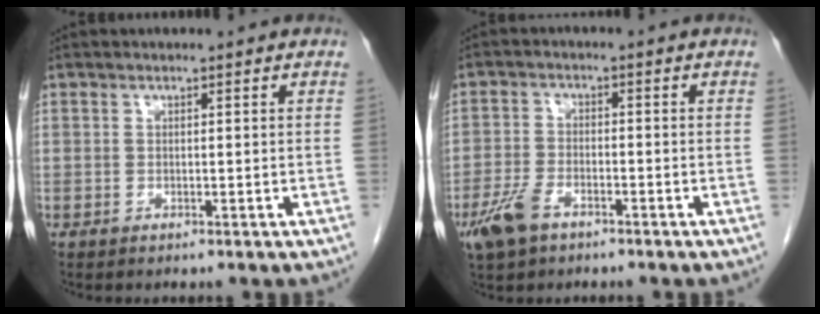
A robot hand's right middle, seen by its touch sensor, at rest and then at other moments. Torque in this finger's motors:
{"motor_torque": [1.27, -0.87, 0.40, 0.10]}